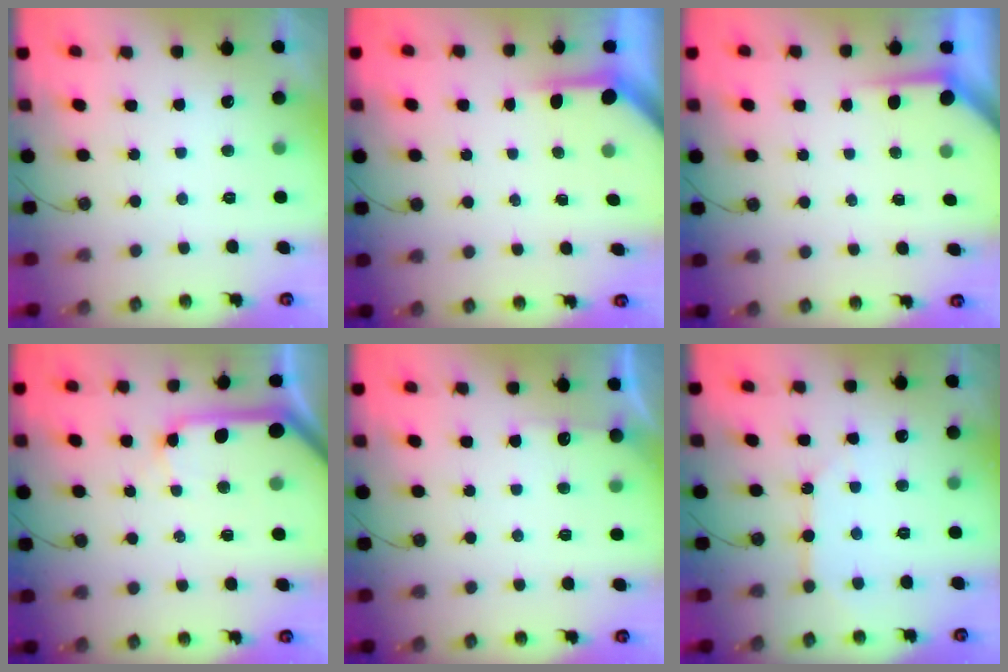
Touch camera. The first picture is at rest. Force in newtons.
{"total": 3.9, "press": 3.9, "slide": 0.3}
{"total": 3.4, "press": 3.4, "slide": 0.3}
{"total": 11.9, "press": 11.8, "slide": 1.5}
{"total": 3.8, "press": 3.8, "slide": 0.4}
{"total": 7.5, "press": 7.5, "slide": 0.8}